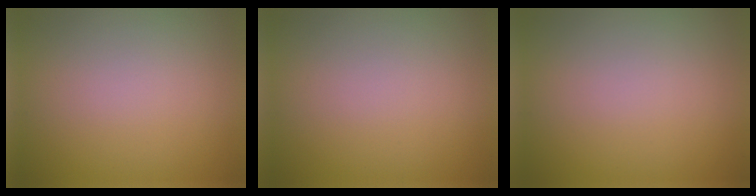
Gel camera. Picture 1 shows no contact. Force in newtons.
{"total": 0.0}
{"total": 0.0}